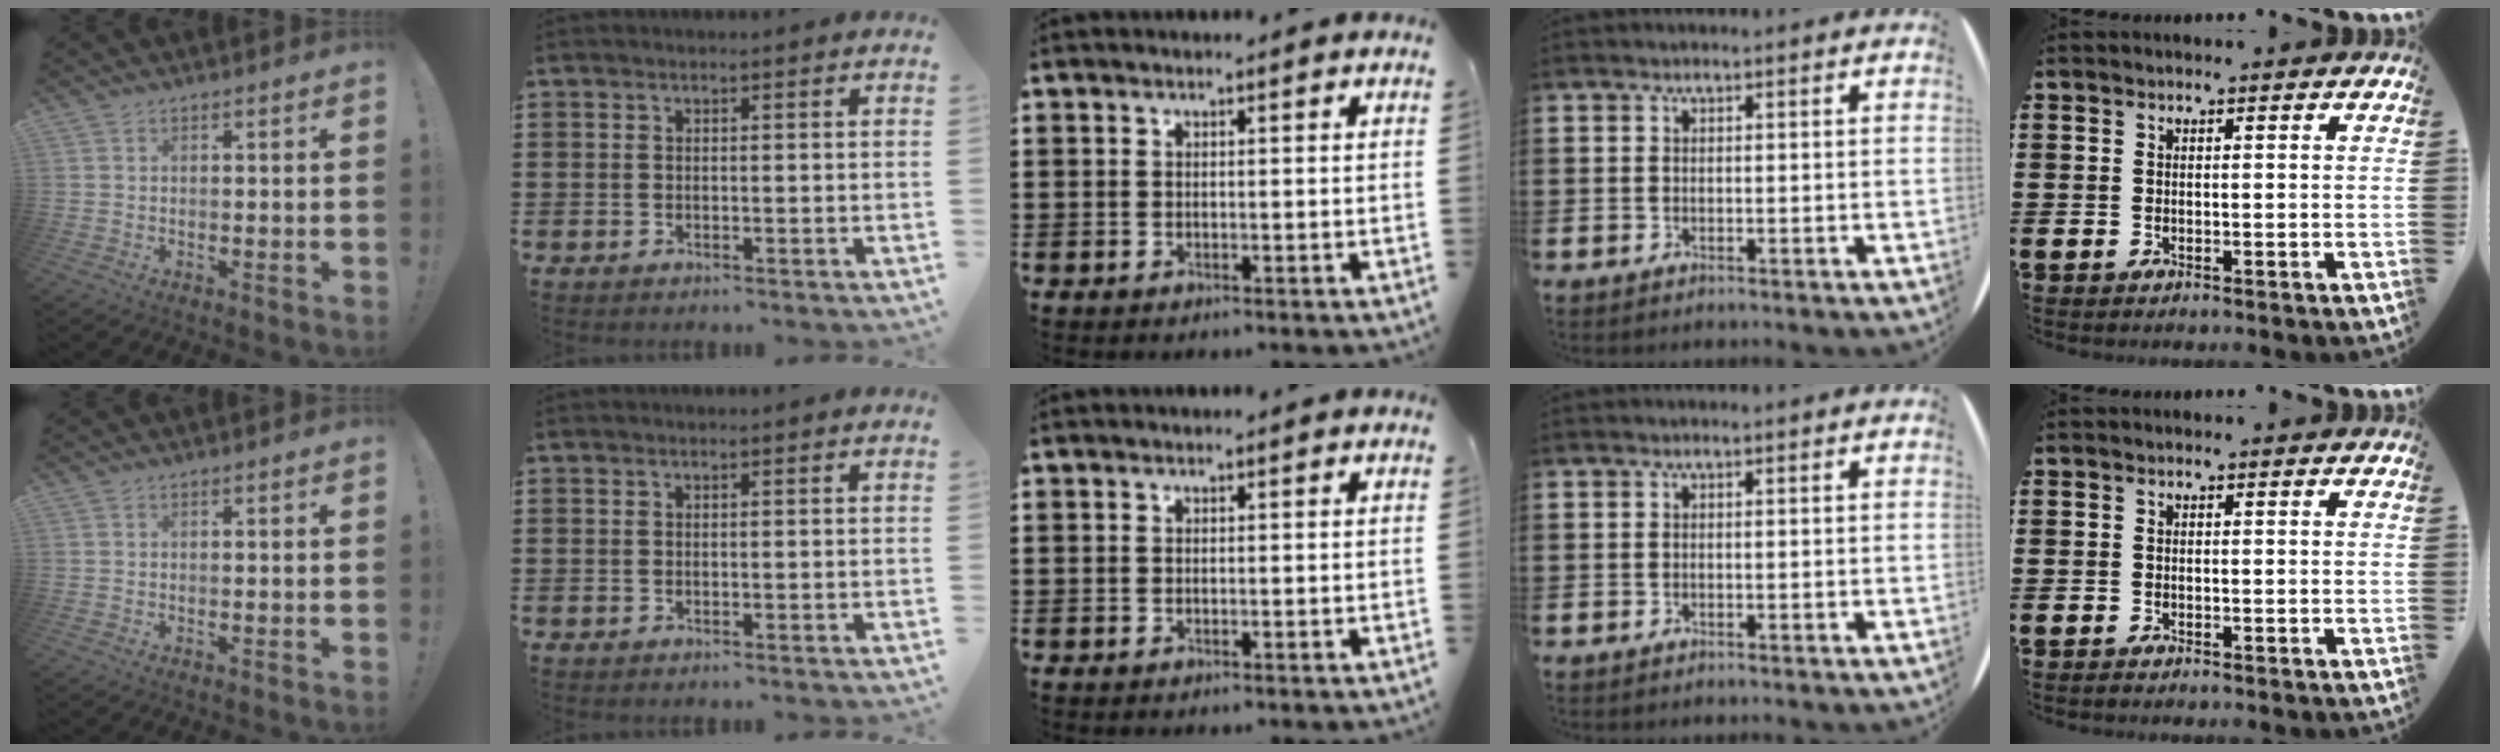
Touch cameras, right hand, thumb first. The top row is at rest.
{}